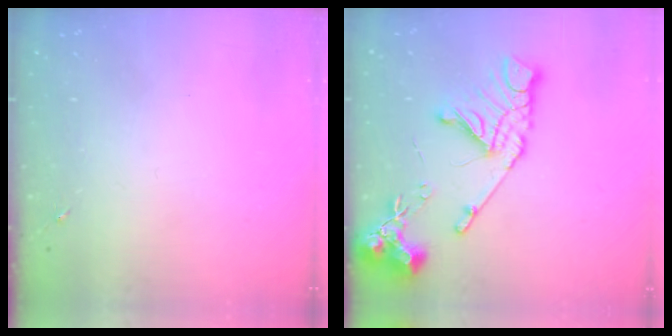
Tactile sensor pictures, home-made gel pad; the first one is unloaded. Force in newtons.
{"total": 16.4, "press": 16.3, "slide": 1.9}